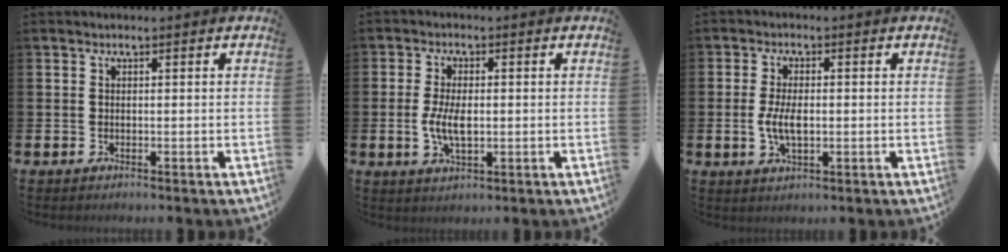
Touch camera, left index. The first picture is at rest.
{"total": 5.0, "force": [-0.1, 2.3, 4.4], "torque": [-0.096, 0.001, -0.007]}
{"total": 4.3, "force": [-0.2, 2.1, 3.8], "torque": [-0.078, 0.003, -0.007]}